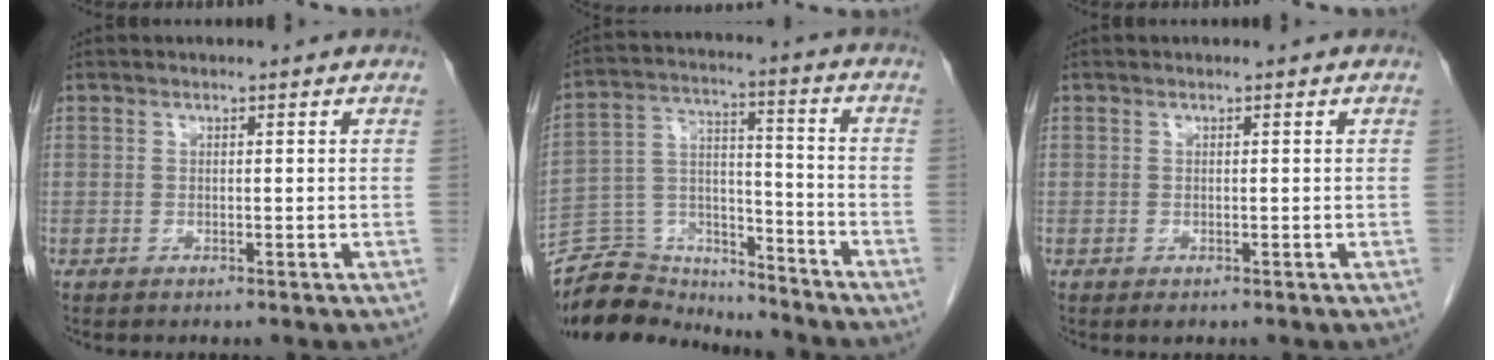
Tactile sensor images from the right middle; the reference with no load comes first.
{"total": 13.5, "force": [-12.9, 4.0, 0.4], "torque": [-0.009, 0.053, -0.221]}
{"total": 0.5, "force": [-0.3, 0.3, 0.4], "torque": [-0.004, -0.001, -0.002]}